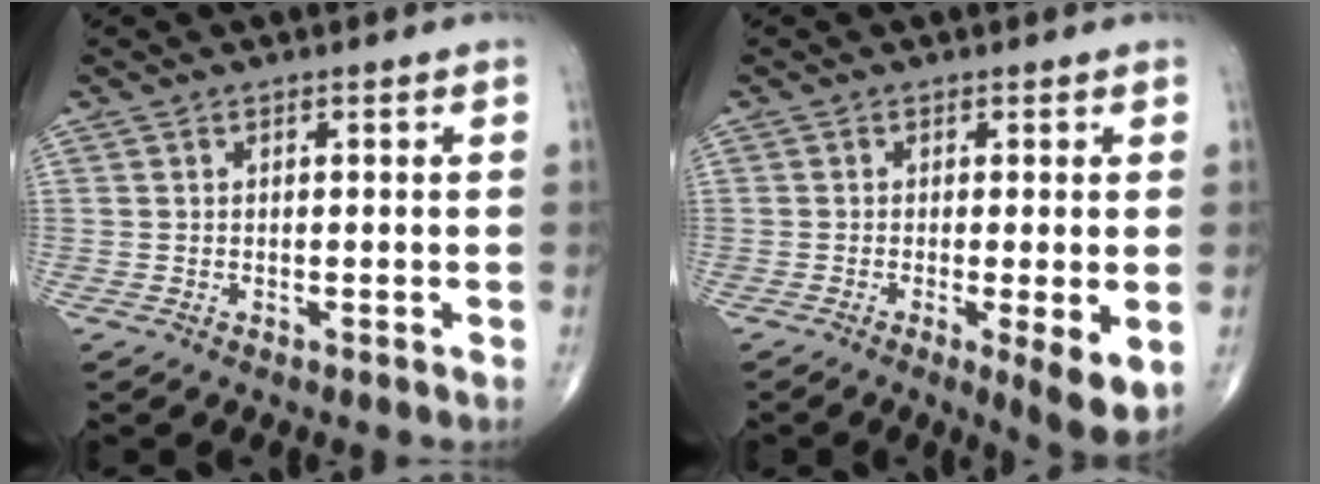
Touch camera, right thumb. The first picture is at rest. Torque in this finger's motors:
{"motor_torque": [-0.11, 0.34, 0.02, 0.01, 0.01]}